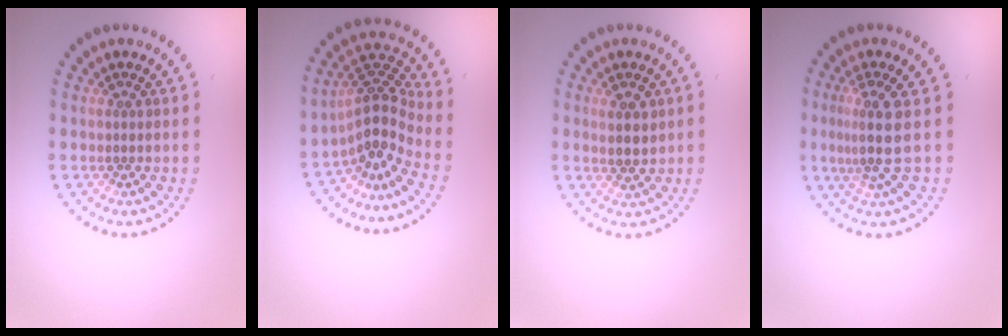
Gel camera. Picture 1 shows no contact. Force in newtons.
{"total": 4.1, "press": 2.8, "slide": 3.1}
{"total": 2.3, "press": 2.1, "slide": 0.8}
{"total": 3.4, "press": 2.5, "slide": 2.3}